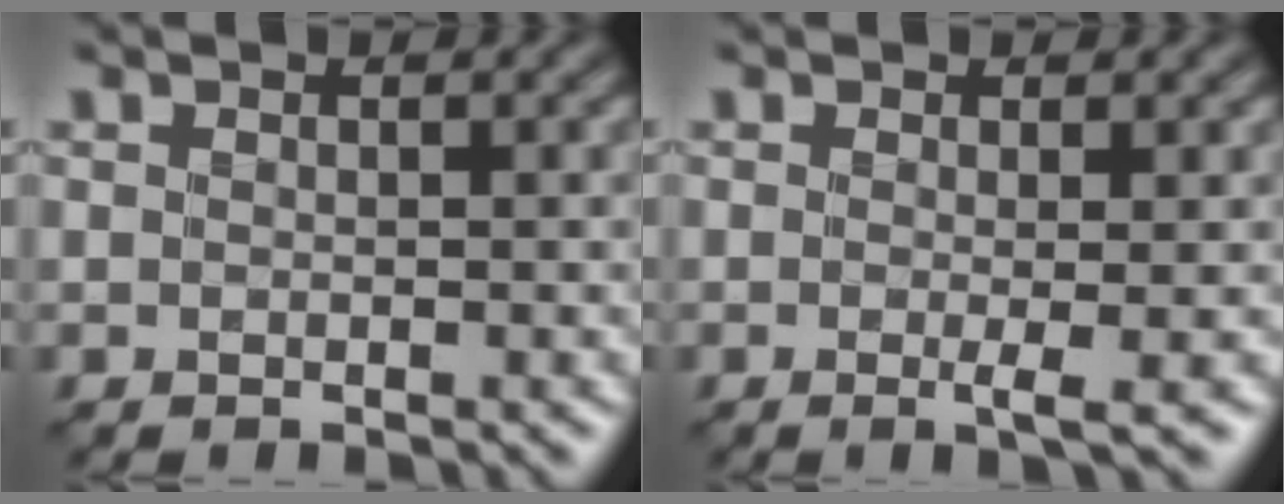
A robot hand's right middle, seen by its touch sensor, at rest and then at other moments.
{"total": 1.8, "force": [-0.2, 0.1, 1.8], "torque": [-0.032, -0.008, -0.003]}